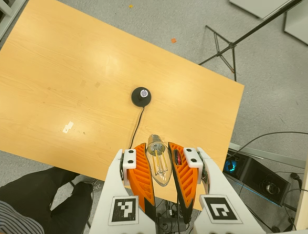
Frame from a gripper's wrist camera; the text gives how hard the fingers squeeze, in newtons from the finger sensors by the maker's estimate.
{"total": 22.6, "left": 24.8, "right": 20.5}